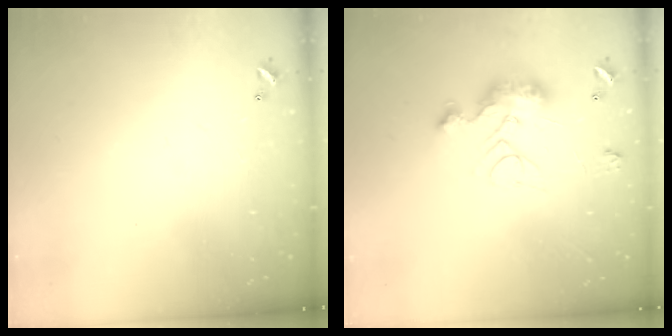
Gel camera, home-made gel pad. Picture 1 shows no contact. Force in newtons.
{"total": 18.1, "press": 18.1, "slide": 0.6}